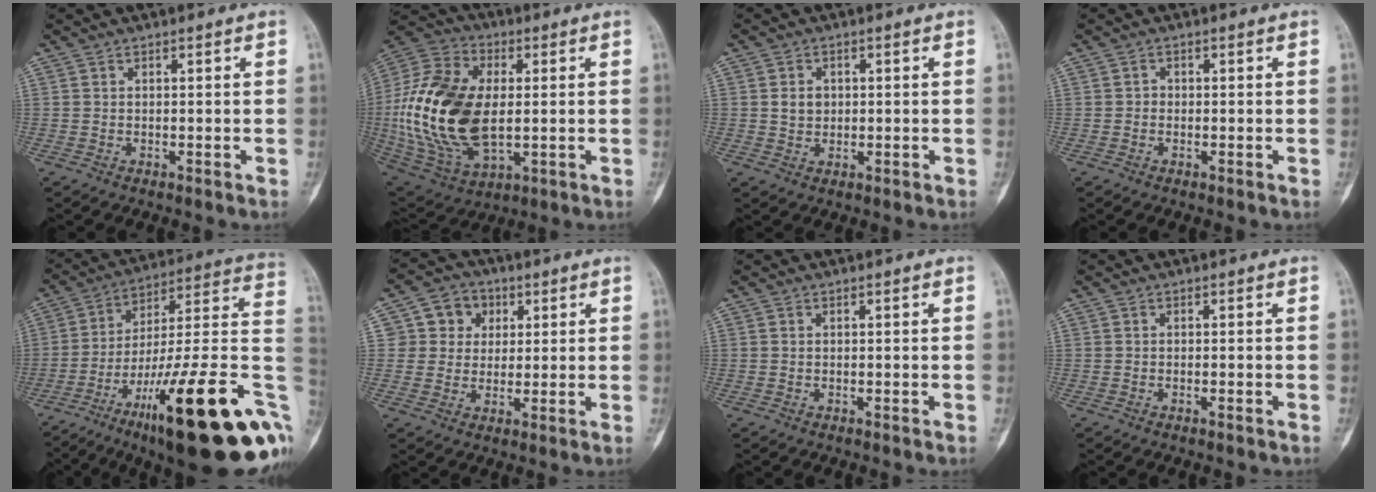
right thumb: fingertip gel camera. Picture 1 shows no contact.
{"total": 25.0, "force": [-0.1, 14.8, 20.2], "torque": [-0.410, -0.007, 0.008]}
{"total": 3.2, "force": [0.3, 2.7, 1.6], "torque": [-0.005, 0.001, 0.008]}
{"total": 0.9, "force": [-0.2, 0.9, 0.2], "torque": [0.008, 0.005, -0.007]}
{"total": 33.9, "force": [-11.9, 8.2, 30.7], "torque": [-0.359, 0.060, -0.180]}
{"total": 7.8, "force": [2.1, 7.3, 2.0], "torque": [0.015, 0.003, 0.030]}
{"total": 0.0}
{"total": 0.5, "force": [-0.3, 0.2, 0.3], "torque": [-0.006, 0.006, -0.003]}